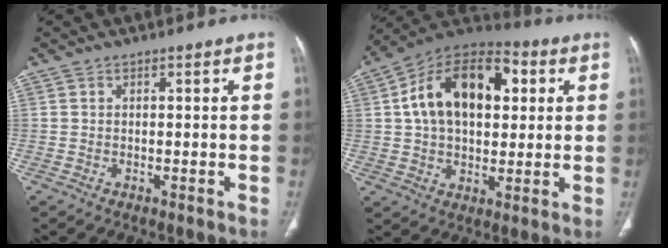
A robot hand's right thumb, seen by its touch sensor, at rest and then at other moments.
{"total": 20.3, "force": [4.7, 12.5, 15.3], "torque": [-0.224, 0.017, 0.069]}